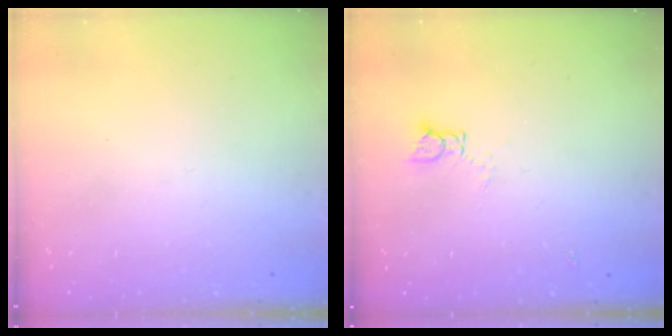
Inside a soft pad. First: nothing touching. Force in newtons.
{"total": 3.5, "press": 3.5, "slide": 0.4}